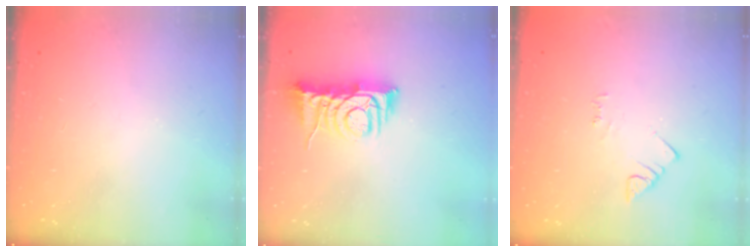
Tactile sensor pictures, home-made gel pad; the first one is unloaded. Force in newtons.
{"total": 8.8, "press": 8.8, "slide": 0.4}
{"total": 2.5, "press": 2.5, "slide": 0.4}